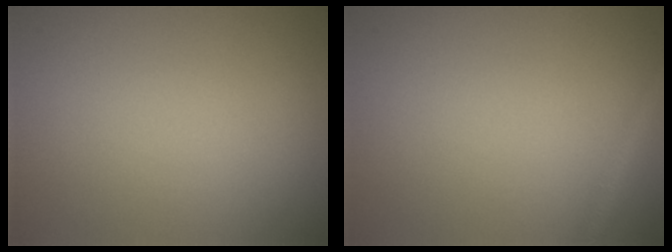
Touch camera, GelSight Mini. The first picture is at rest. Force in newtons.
{"total": 1.4, "press": 1.4, "slide": 0.1}